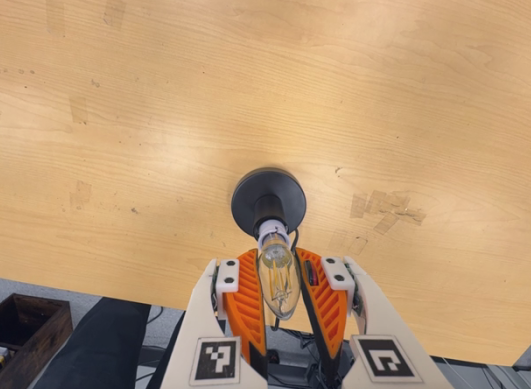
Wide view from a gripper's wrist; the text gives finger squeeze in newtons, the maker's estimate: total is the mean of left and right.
{"total": 9.9, "left": 9.7, "right": 10.2}